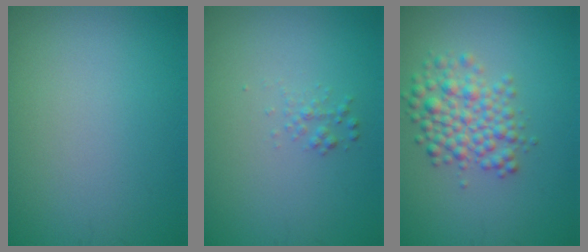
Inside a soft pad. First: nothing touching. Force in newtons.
{"total": 0.9, "press": 0.9, "slide": 0.1}
{"total": 4.0, "press": 4.0, "slide": 0.1}